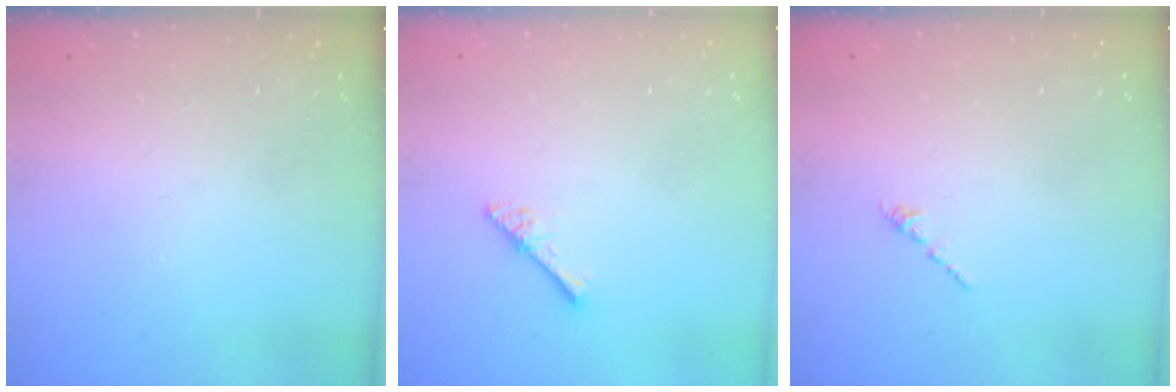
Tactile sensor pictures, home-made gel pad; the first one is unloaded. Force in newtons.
{"total": 2.9, "press": 2.9, "slide": 0.2}
{"total": 0.6, "press": 0.5, "slide": 0.3}